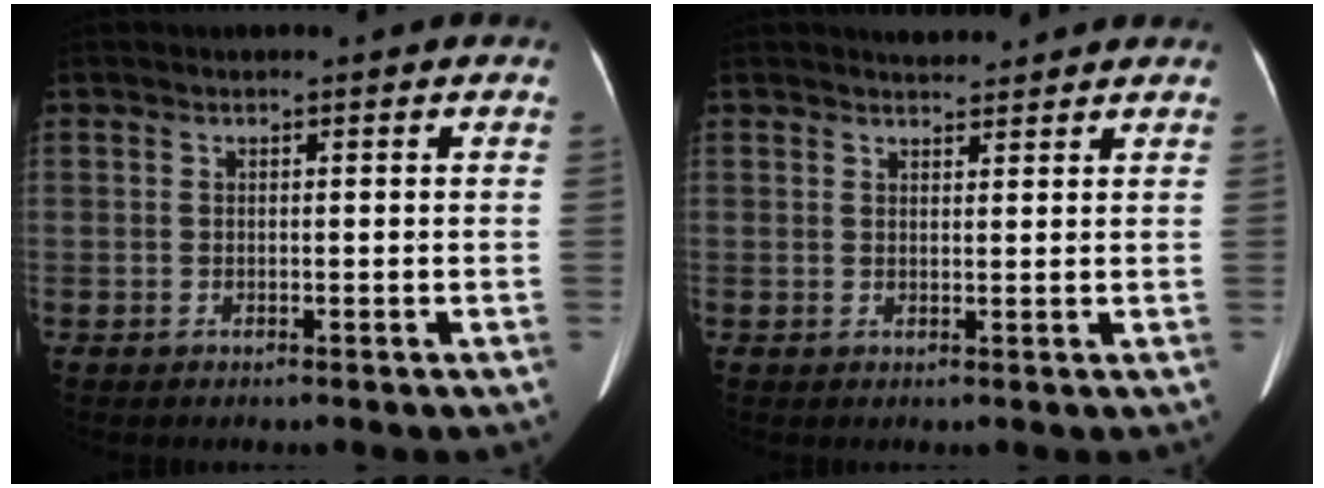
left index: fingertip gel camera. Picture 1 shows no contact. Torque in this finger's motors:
{"motor_torque": [-0.45, -0.32, -0.04, 0.00]}